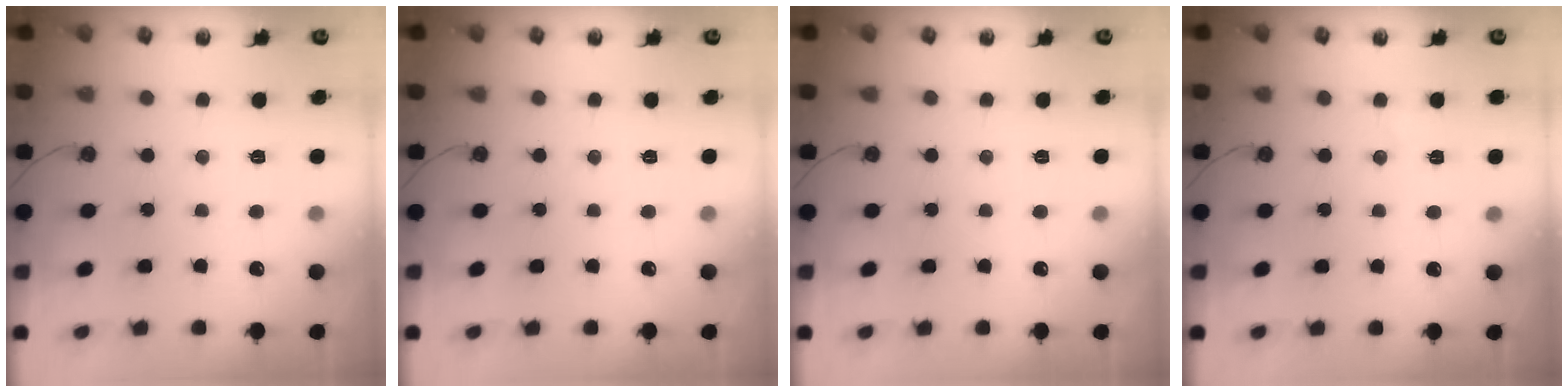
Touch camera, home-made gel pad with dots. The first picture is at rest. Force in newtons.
{"total": 0.0}
{"total": 0.0}
{"total": 3.7, "press": 3.1, "slide": 2.1}